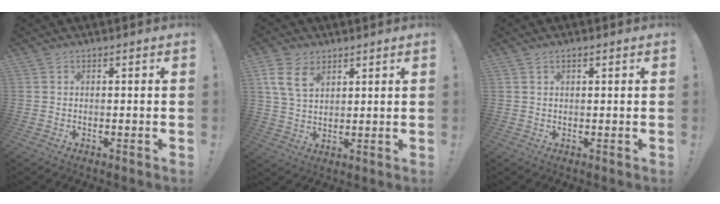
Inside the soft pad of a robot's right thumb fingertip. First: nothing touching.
{"total": 9.0, "force": [4.8, 5.5, 5.3], "torque": [-0.101, -0.002, 0.096]}
{"total": 1.1, "force": [0.6, 0.4, 0.8], "torque": [-0.014, 0.000, 0.011]}